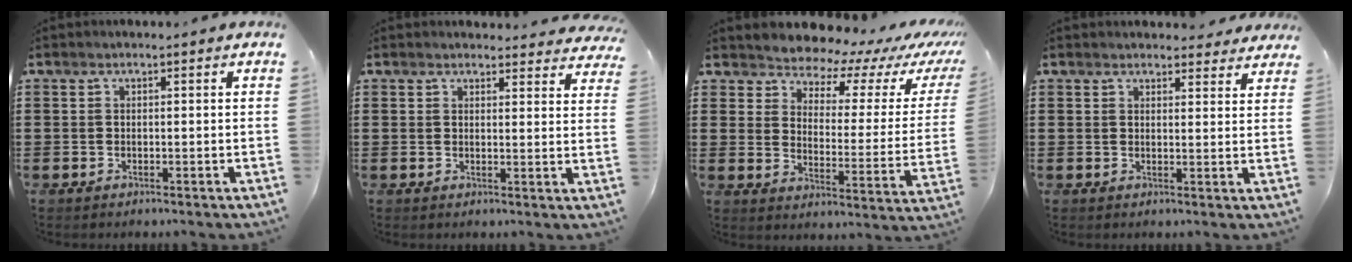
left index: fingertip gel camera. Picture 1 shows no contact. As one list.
[{"total": 2.5, "force": [2.5, 0.4, 0.2], "torque": [-0.003, -0.011, 0.045]}, {"total": 5.6, "force": [5.4, 1.4, 0.3], "torque": [-0.027, -0.055, 0.088]}, {"total": 2.8, "force": [2.7, 0.6, 0.4], "torque": [-0.007, -0.008, 0.050]}]